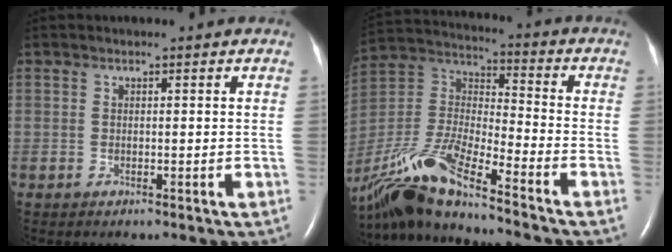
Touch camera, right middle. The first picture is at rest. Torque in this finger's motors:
{"motor_torque": [1.12, -1.02, 0.68, 0.20]}